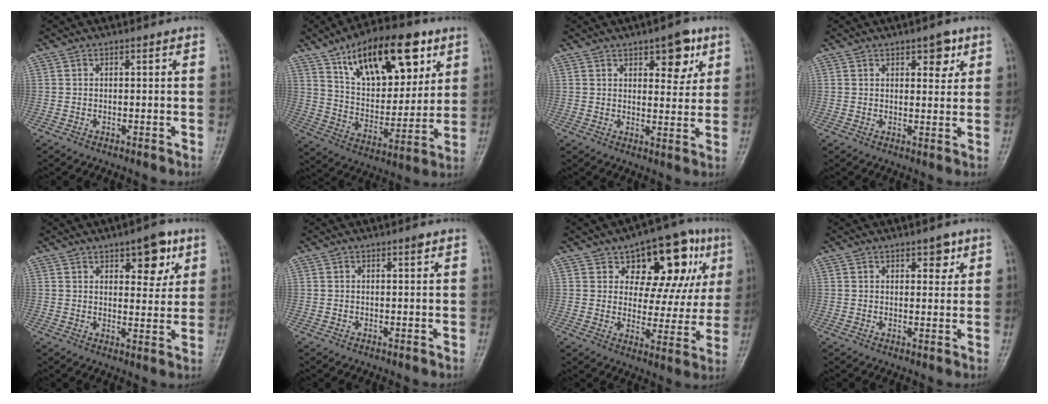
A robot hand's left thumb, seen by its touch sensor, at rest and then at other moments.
{"total": 22.4, "force": [11.5, 10.8, 15.9], "torque": [-0.201, -0.039, 0.196]}
{"total": 8.0, "force": [4.2, 3.8, 5.7], "torque": [-0.045, -0.020, 0.053]}
{"total": 4.8, "force": [2.6, 2.3, 3.3], "torque": [-0.021, -0.011, 0.031]}
{"total": 8.4, "force": [4.4, 4.0, 6.0], "torque": [-0.049, -0.021, 0.057]}
{"total": 0.8, "force": [0.5, 0.2, 0.6], "torque": [-0.009, -0.001, 0.006]}
{"total": 17.5, "force": [7.6, 9.8, 12.4], "torque": [-0.101, -0.011, 0.102]}
{"total": 3.6, "force": [2.0, 1.9, 2.3], "torque": [-0.010, -0.008, 0.026]}